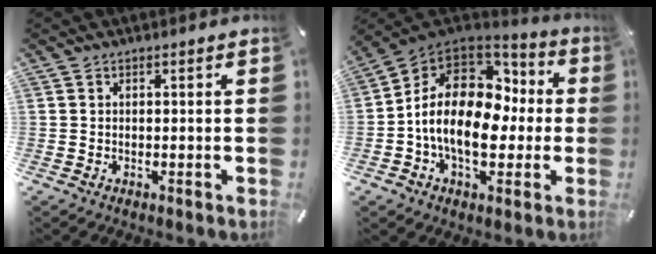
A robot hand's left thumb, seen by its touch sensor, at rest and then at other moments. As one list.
[{"total": 18.1, "force": [-1.8, 12.6, 12.9], "torque": [-0.231, 0.008, -0.029]}]